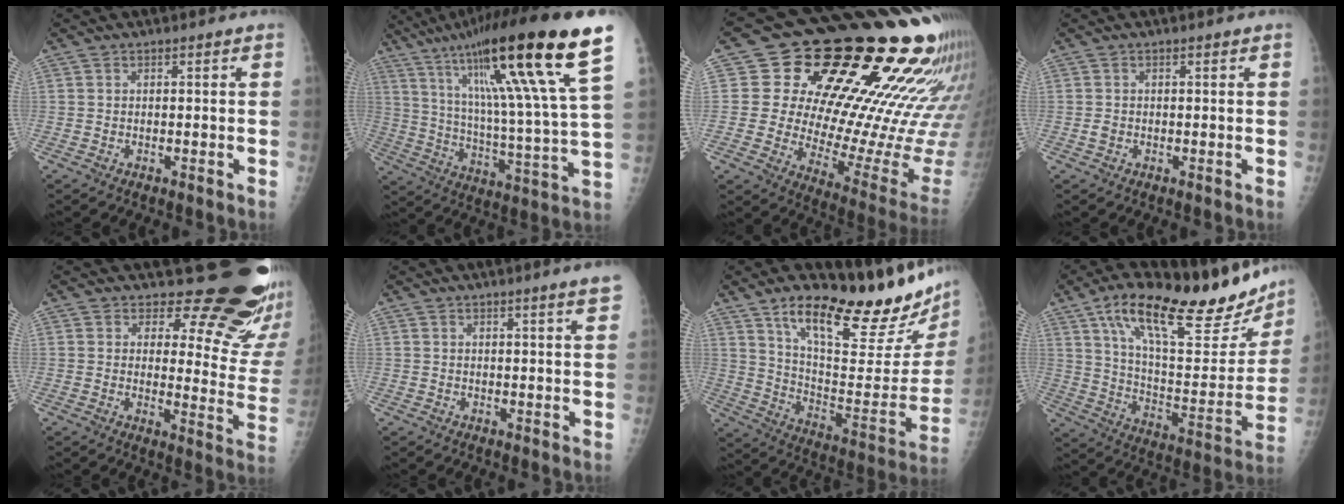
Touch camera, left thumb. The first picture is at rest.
{"total": 27.7, "force": [15.0, 2.9, 23.0], "torque": [-0.366, -0.041, 0.244]}
{"total": 29.6, "force": [18.0, 10.6, 21.0], "torque": [-0.244, -0.085, 0.253]}
{"total": 1.3, "force": [0.2, 0.9, 0.9], "torque": [-0.010, 0.001, 0.006]}
{"total": 18.2, "force": [15.6, 6.1, 7.2], "torque": [-0.037, -0.150, 0.170]}
{"total": 3.8, "force": [2.5, -0.3, 2.8], "torque": [-0.033, -0.008, 0.034]}
{"total": 26.8, "force": [19.4, 5.6, 17.5], "torque": [-0.223, -0.109, 0.298]}
{"total": 29.7, "force": [19.7, 9.4, 20.1], "torque": [-0.269, -0.053, 0.311]}